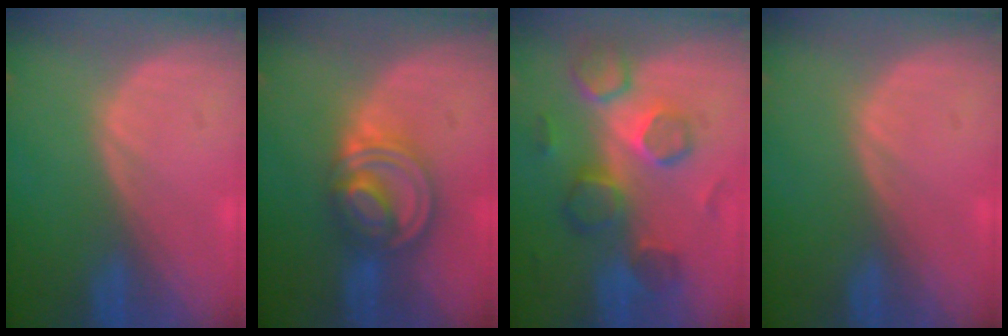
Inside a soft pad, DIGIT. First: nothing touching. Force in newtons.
{"total": 8.2, "press": 6.9, "slide": 4.4}
{"total": 8.5, "press": 8.3, "slide": 2.1}
{"total": 0.0}